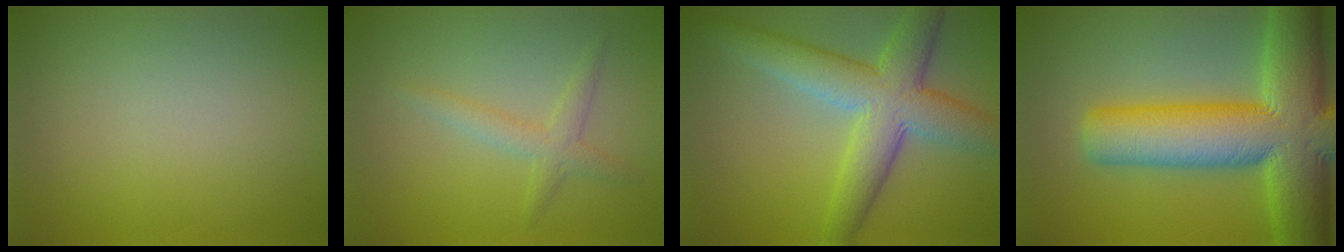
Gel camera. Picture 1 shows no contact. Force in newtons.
{"total": 1.9, "press": 1.9, "slide": 0.1}
{"total": 7.5, "press": 7.5, "slide": 0.6}
{"total": 13.8, "press": 13.8, "slide": 0.8}